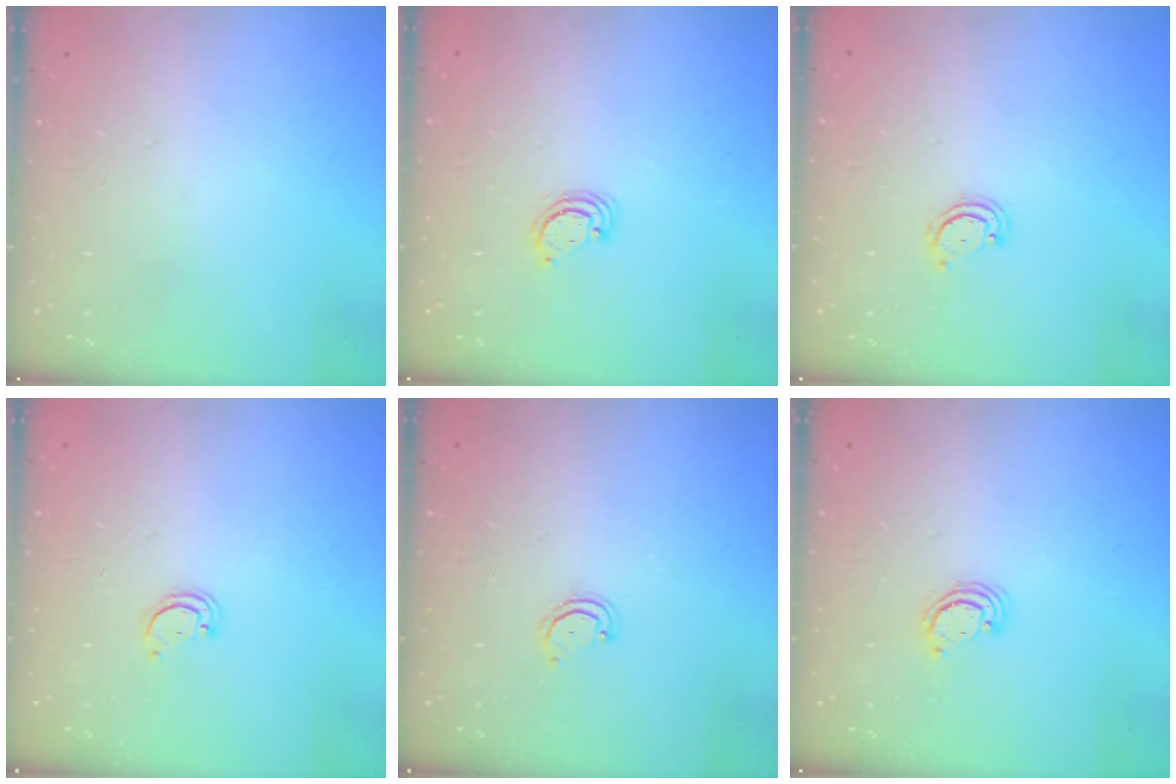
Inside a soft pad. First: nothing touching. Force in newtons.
{"total": 2.6, "press": 2.6, "slide": 0.3}
{"total": 2.6, "press": 2.6, "slide": 0.3}
{"total": 1.6, "press": 1.6, "slide": 0.1}
{"total": 3.2, "press": 3.2, "slide": 0.2}
{"total": 2.6, "press": 2.5, "slide": 0.3}